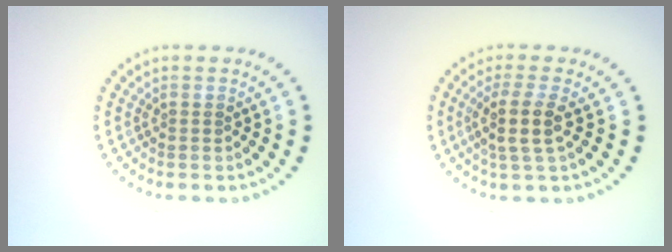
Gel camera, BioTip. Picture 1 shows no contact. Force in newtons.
{"total": 2.9, "press": 2.3, "slide": 1.7}